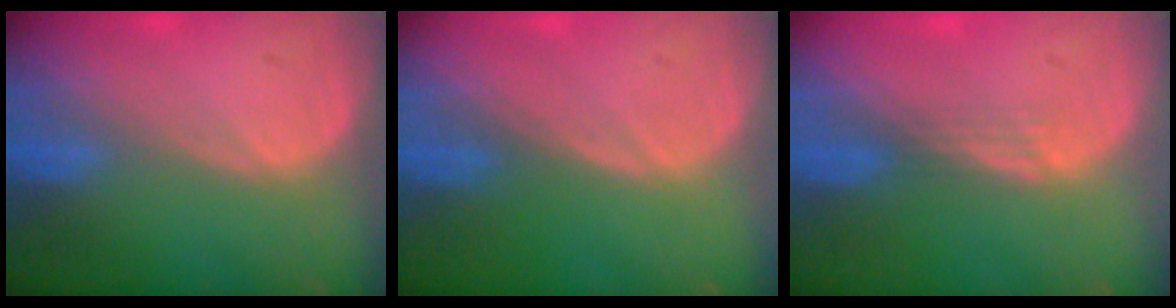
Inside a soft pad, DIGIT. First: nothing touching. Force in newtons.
{"total": 0.0}
{"total": 1.5, "press": 1.2, "slide": 0.9}